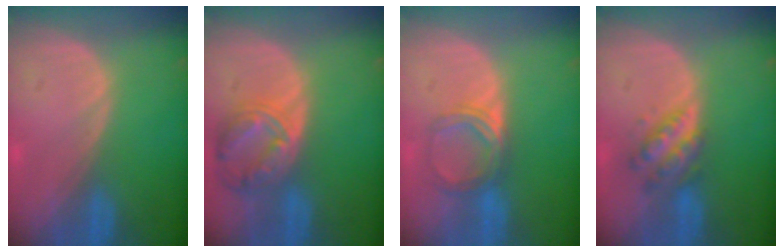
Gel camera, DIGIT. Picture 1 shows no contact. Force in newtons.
{"total": 8.1, "press": 7.1, "slide": 4.0}
{"total": 5.1, "press": 4.5, "slide": 2.3}
{"total": 5.0, "press": 5.0, "slide": 0.1}